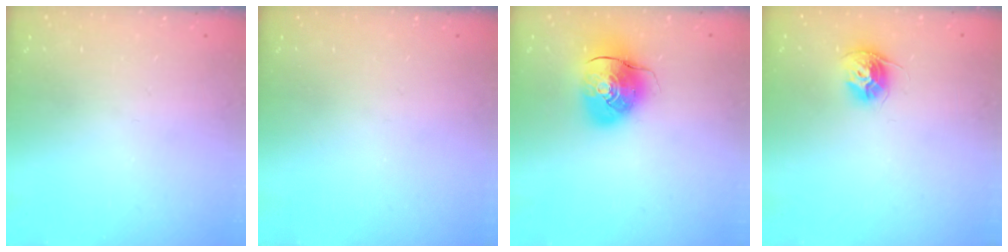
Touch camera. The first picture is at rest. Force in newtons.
{"total": 0.0}
{"total": 10.6, "press": 10.5, "slide": 1.8}
{"total": 10.5, "press": 10.4, "slide": 0.8}